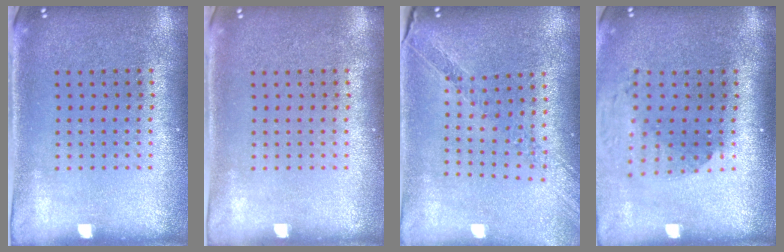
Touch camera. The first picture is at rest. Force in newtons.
{"total": 0.0}
{"total": 1.1, "press": 1.1, "slide": 0.1}
{"total": 1.6, "press": 1.3, "slide": 0.9}